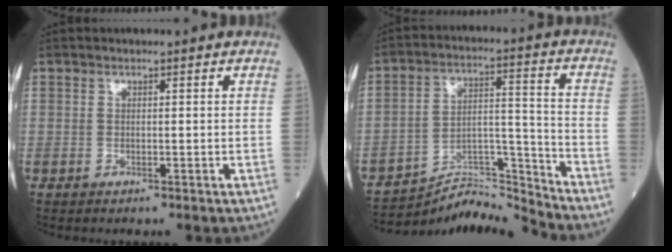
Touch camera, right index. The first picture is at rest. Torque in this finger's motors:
{"motor_torque": [-0.03, -0.59, 0.05, 0.00]}